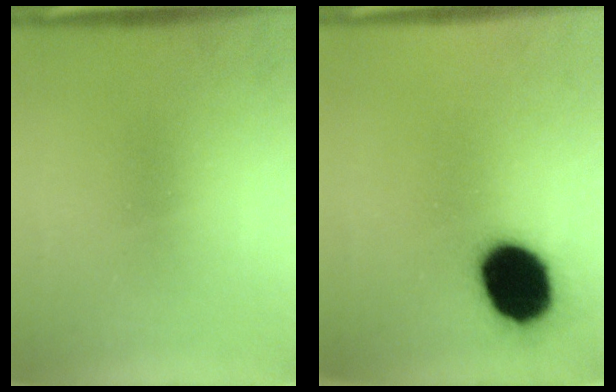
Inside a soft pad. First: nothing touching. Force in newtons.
{"total": 17.3}